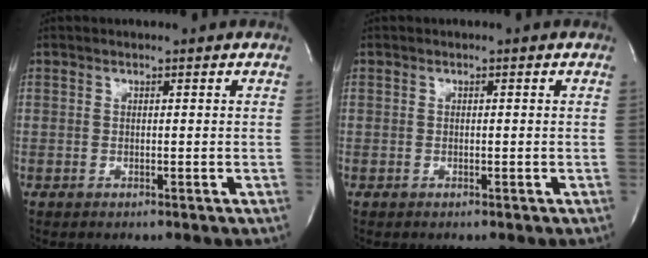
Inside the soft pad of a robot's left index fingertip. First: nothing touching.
{"total": 0.0}